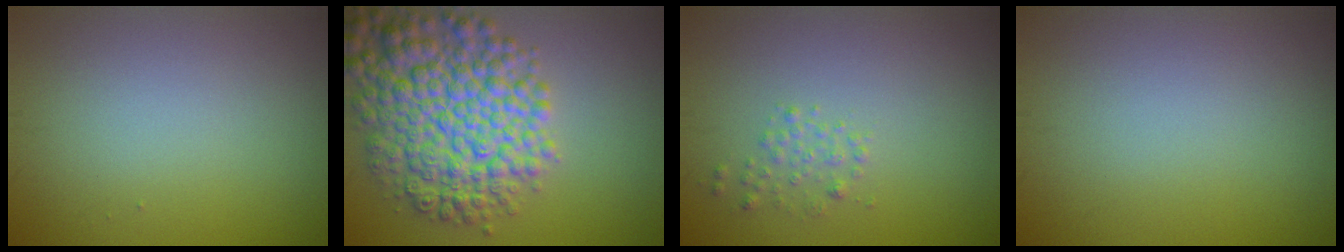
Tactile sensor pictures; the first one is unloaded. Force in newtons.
{"total": 8.8, "press": 8.8, "slide": 0.3}
{"total": 1.1, "press": 1.1, "slide": 0.0}
{"total": 0.0}